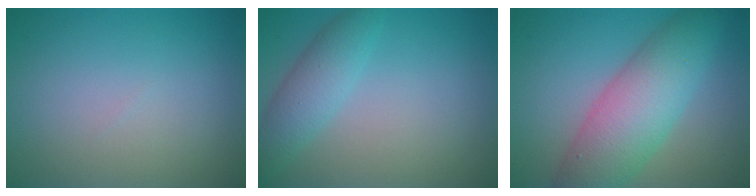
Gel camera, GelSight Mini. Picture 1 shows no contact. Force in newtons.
{"total": 3.0, "press": 3.0, "slide": 0.2}
{"total": 8.1, "press": 8.0, "slide": 0.2}